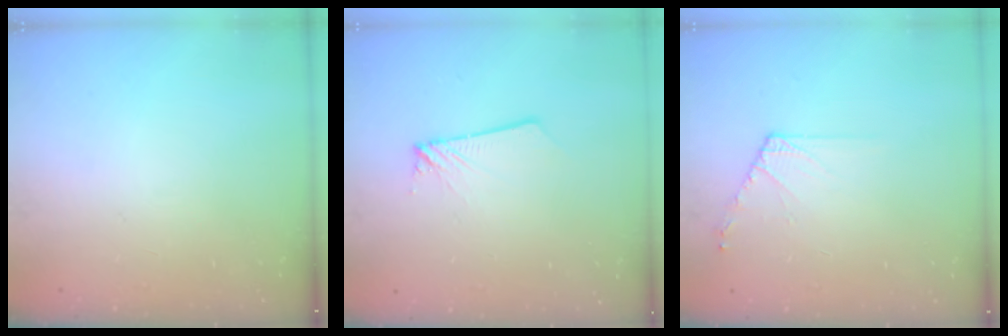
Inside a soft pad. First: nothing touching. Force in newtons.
{"total": 1.8, "press": 1.8, "slide": 0.2}
{"total": 6.5, "press": 6.4, "slide": 1.1}